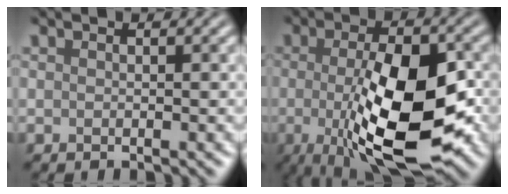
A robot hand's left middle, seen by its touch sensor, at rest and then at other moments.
{"total": 11.5, "force": [-2.0, 4.1, 10.5], "torque": [-0.176, -0.018, -0.033]}